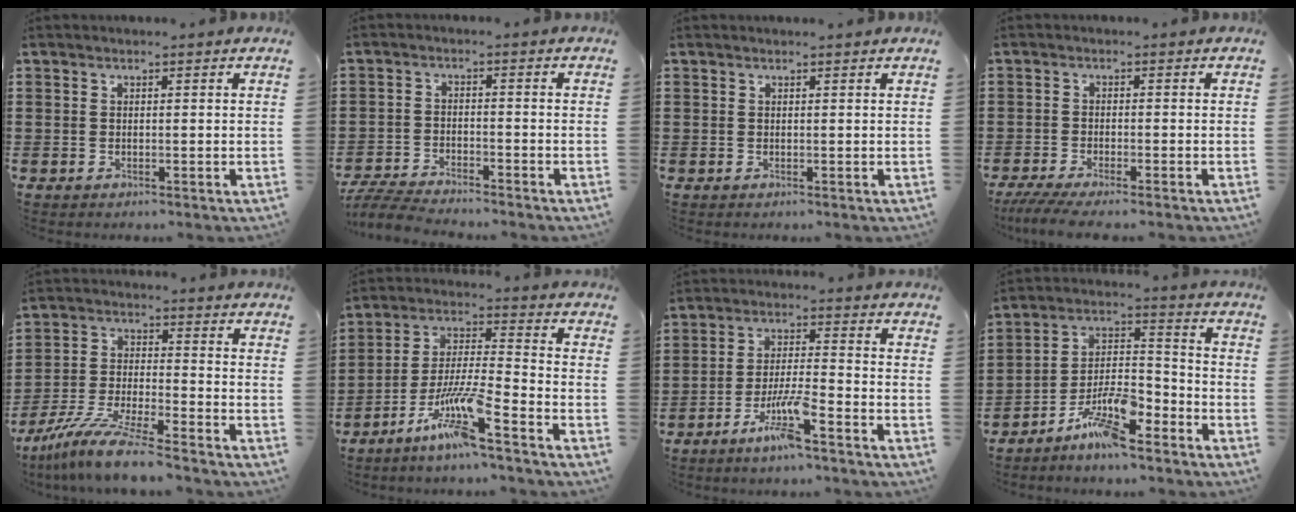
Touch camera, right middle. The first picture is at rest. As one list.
[{"total": 5.0, "force": [-4.9, 0.3, 1.3], "torque": [-0.039, -0.006, -0.101]}, {"total": 0.0}, {"total": 2.9, "force": [-2.5, 0.0, 1.4], "torque": [-0.039, -0.009, -0.052]}, {"total": 9.7, "force": [-8.5, 0.0, 4.6], "torque": [-0.094, 0.002, -0.168]}, {"total": 9.9, "force": [-6.8, 0.2, 7.2], "torque": [-0.157, -0.016, -0.138]}, {"total": 7.3, "force": [-4.7, 0.7, 5.5], "torque": [-0.115, -0.010, -0.088]}, {"total": 9.6, "force": [-6.9, 2.4, 6.2], "torque": [-0.137, 0.003, -0.135]}]